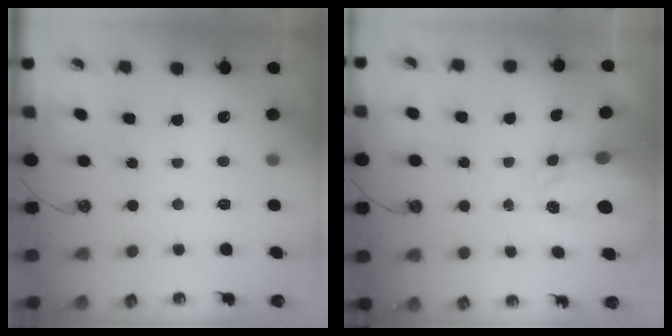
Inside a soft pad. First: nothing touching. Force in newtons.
{"total": 3.6, "press": 3.5, "slide": 0.5}